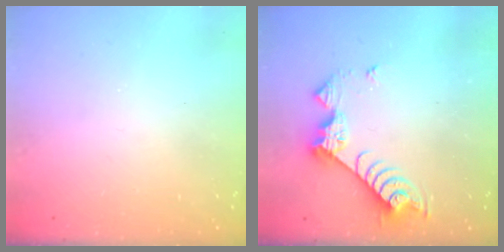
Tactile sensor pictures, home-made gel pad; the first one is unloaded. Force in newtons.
{"total": 10.0, "press": 9.9, "slide": 0.5}